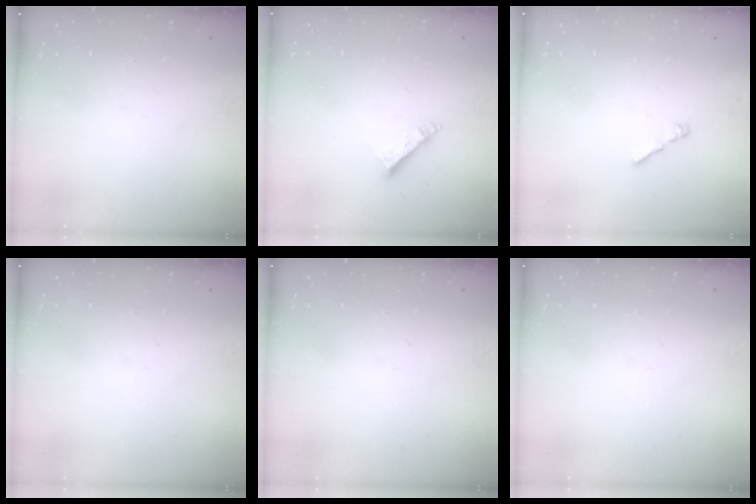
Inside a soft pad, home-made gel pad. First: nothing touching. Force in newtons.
{"total": 4.1, "press": 4.1, "slide": 0.2}
{"total": 2.2, "press": 2.1, "slide": 0.6}
{"total": 0.0}
{"total": 0.0}
{"total": 0.0}